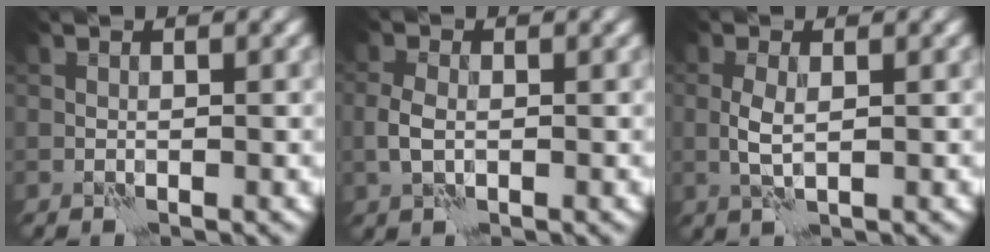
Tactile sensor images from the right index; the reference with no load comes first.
{"total": 2.1, "force": [-0.4, 1.4, 1.5], "torque": [-0.040, 0.005, -0.009]}
{"total": 2.1, "force": [0.0, 0.9, 1.9], "torque": [-0.047, 0.003, 0.000]}